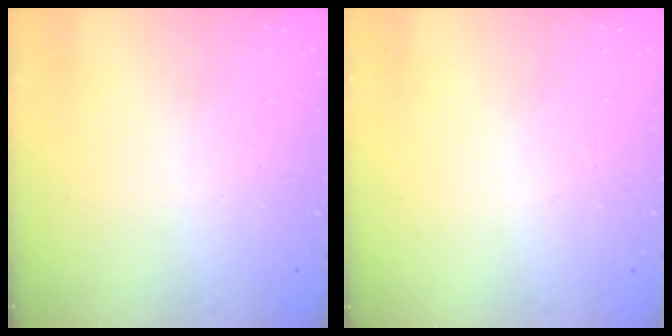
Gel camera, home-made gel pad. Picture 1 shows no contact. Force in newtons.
{"total": 0.0}